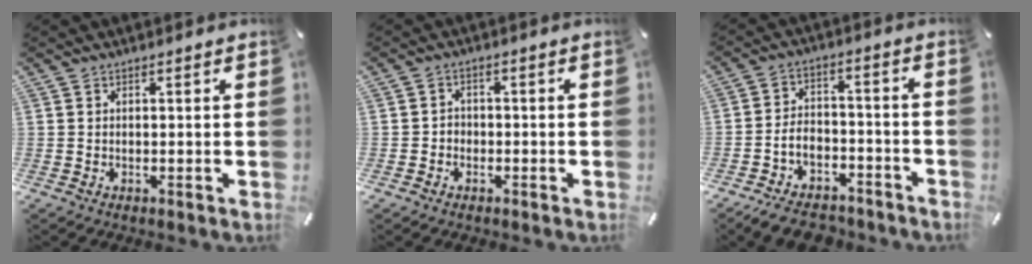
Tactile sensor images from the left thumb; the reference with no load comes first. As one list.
[{"total": 2.6, "force": [-1.4, 2.1, 0.4], "torque": [-0.007, 0.012, -0.032]}, {"total": 8.6, "force": [-5.9, 5.3, 3.3], "torque": [-0.061, 0.041, -0.110]}]